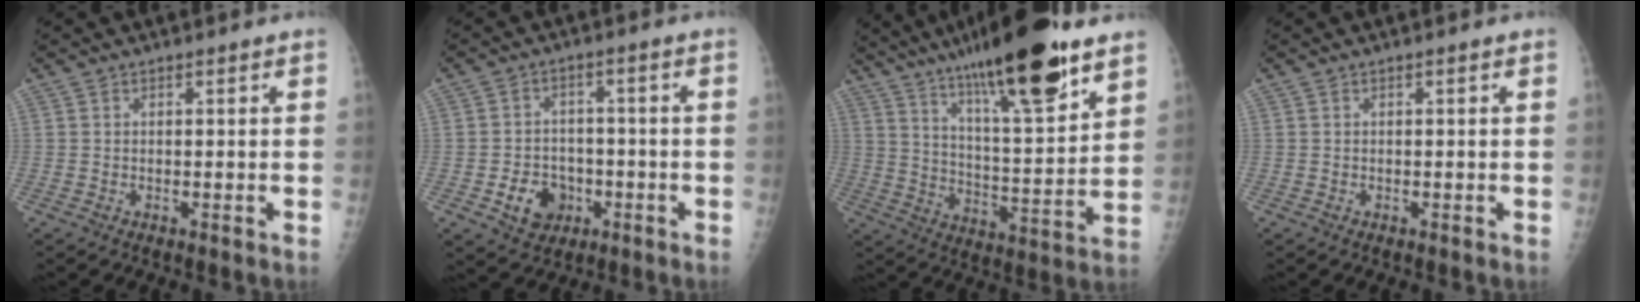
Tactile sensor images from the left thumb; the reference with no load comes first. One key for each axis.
{"total": 7.6, "fx": -2.8, "fy": 6.1, "fz": 3.5, "tx": -0.030, "ty": 0.019, "tz": -0.041}
{"total": 23.5, "fx": 15.2, "fy": 4.5, "fz": 17.3, "tx": -0.268, "ty": -0.058, "tz": 0.249}
{"total": 0.0}